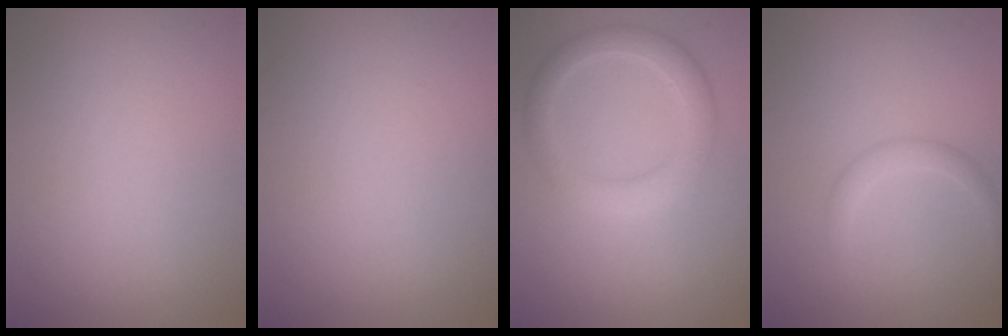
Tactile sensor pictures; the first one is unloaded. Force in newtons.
{"total": 0.0}
{"total": 3.3, "press": 3.3, "slide": 0.2}
{"total": 1.4, "press": 1.3, "slide": 0.1}